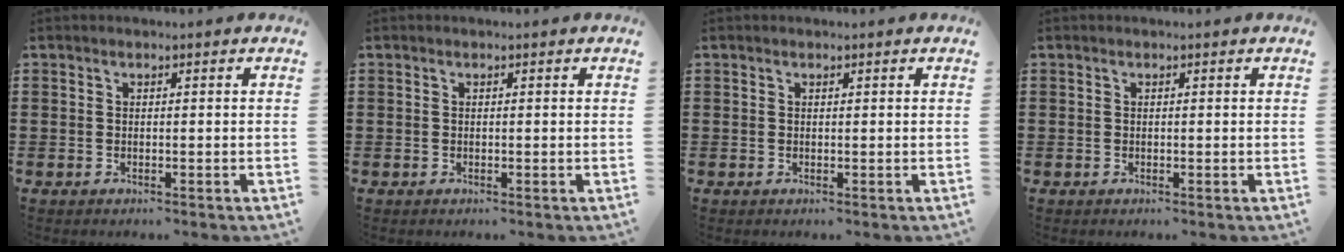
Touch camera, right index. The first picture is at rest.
{"total": 0.0}
{"total": 0.0}
{"total": 0.0}